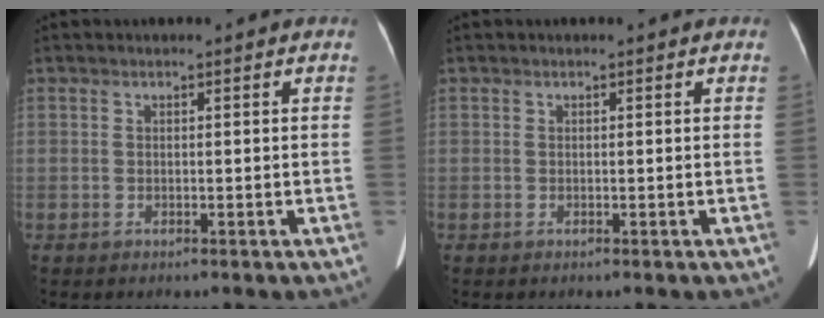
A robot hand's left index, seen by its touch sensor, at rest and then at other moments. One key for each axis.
{"total": 0.0}